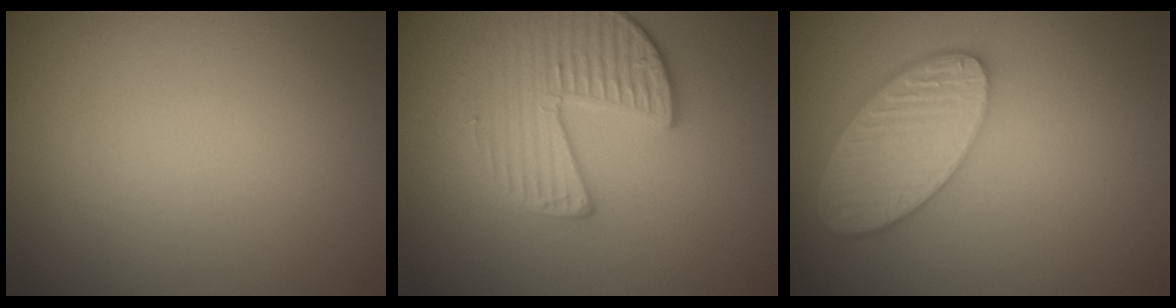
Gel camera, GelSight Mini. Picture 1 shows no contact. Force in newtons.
{"total": 3.6, "press": 3.4, "slide": 1.2}
{"total": 5.6, "press": 4.8, "slide": 2.8}